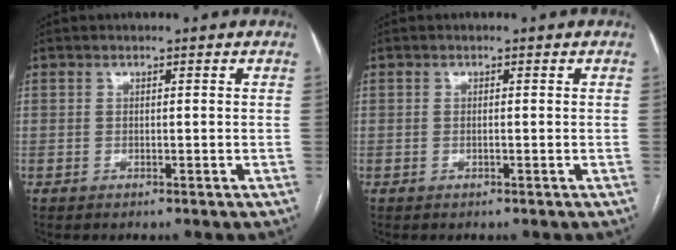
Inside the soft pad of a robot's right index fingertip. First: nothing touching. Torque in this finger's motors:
{"motor_torque": [0.00, 0.04, -0.06, 0.00]}